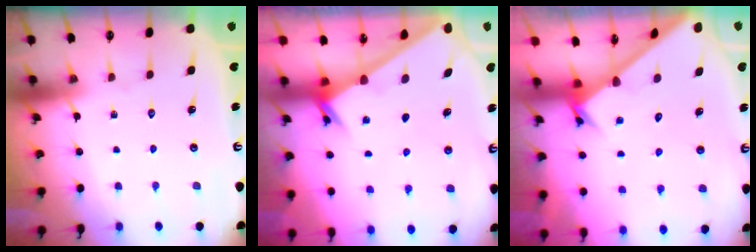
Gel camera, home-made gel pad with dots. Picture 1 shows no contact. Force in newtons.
{"total": 2.4, "press": 2.4, "slide": 0.2}
{"total": 2.6, "press": 2.6, "slide": 0.3}